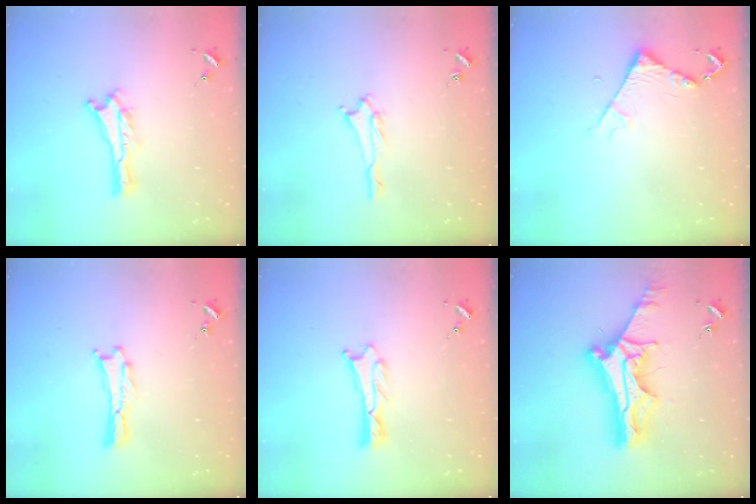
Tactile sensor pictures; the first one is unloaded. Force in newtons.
{"total": 1.6, "press": 1.6, "slide": 0.1}
{"total": 4.4, "press": 4.4, "slide": 0.5}
{"total": 0.0}
{"total": 1.2, "press": 1.2, "slide": 0.0}
{"total": 12.6, "press": 12.6, "slide": 1.0}